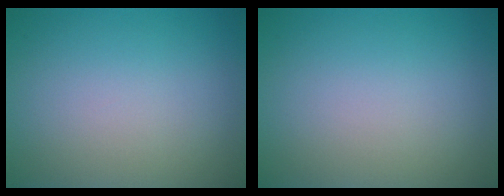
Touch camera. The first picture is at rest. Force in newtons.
{"total": 0.0}